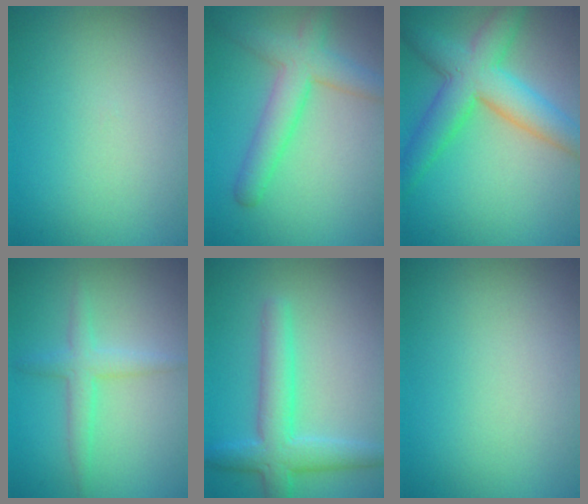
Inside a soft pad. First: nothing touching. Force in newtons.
{"total": 4.5, "press": 4.5, "slide": 0.2}
{"total": 6.8, "press": 6.8, "slide": 0.3}
{"total": 2.3, "press": 2.3, "slide": 0.1}
{"total": 4.5, "press": 4.5, "slide": 0.1}
{"total": 0.0}